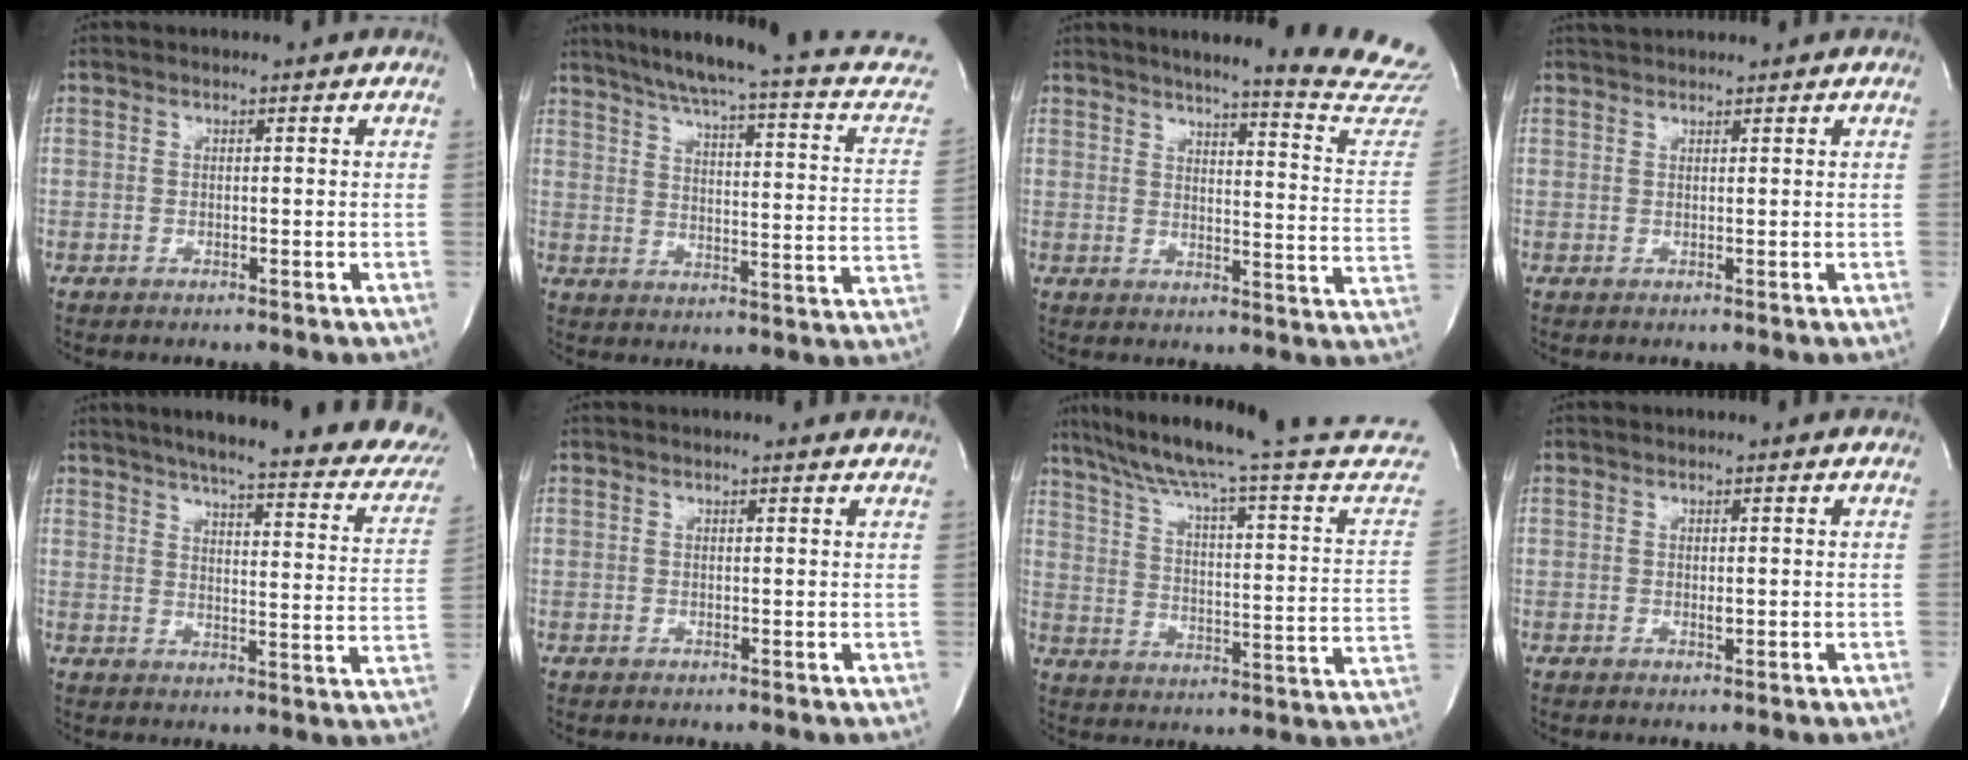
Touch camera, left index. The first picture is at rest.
{"total": 22.0, "force": [18.5, 2.1, 11.7], "torque": [-0.167, -0.041, 0.217]}
{"total": 21.2, "force": [19.8, -0.7, 7.6], "torque": [-0.098, -0.121, 0.220]}
{"total": 2.4, "force": [2.4, 0.2, 0.5], "torque": [-0.010, 0.023, 0.043]}
{"total": 28.3, "force": [22.9, 4.6, 16.0], "torque": [-0.204, -0.036, 0.267]}
{"total": 3.5, "force": [3.3, 0.2, 1.0], "torque": [-0.017, 0.001, 0.026]}
{"total": 29.2, "force": [26.0, 0.1, 13.2], "torque": [-0.209, -0.075, 0.337]}
{"total": 0.6, "force": [0.0, 0.2, 0.5], "torque": [-0.013, -0.005, 0.000]}